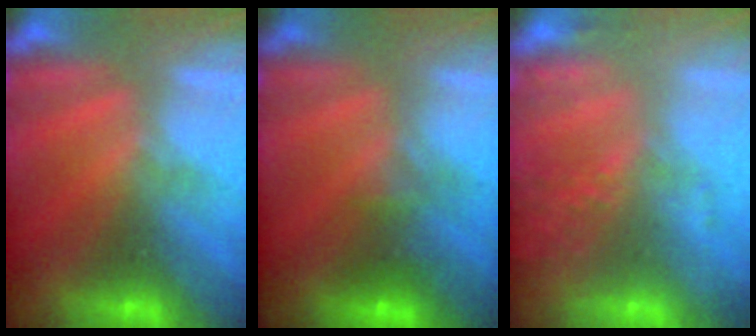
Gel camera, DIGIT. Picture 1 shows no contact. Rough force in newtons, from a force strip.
{"total": 4.5}
{"total": 9.0}